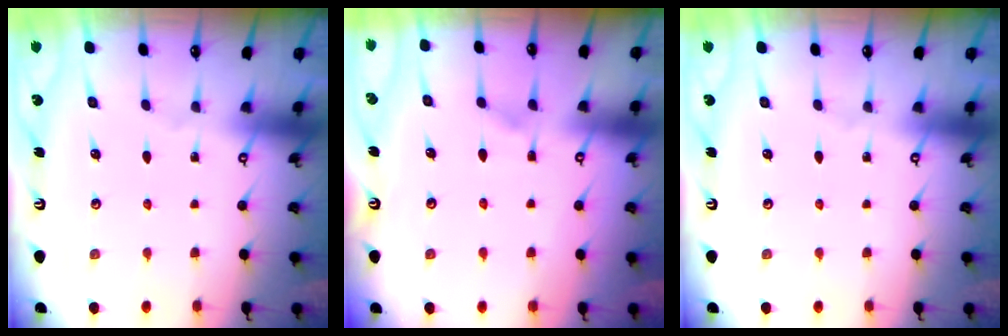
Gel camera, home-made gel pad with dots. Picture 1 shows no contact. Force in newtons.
{"total": 4.0, "press": 3.9, "slide": 0.4}
{"total": 0.0}